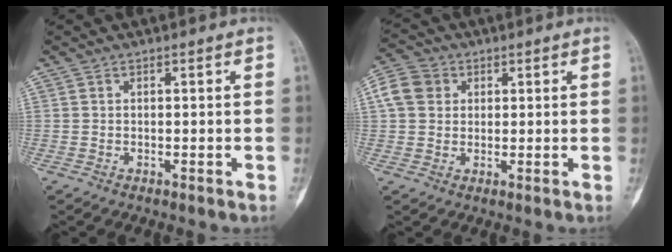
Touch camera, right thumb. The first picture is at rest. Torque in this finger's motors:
{"motor_torque": [0.70, 0.71, 0.36, -0.31, 0.04]}